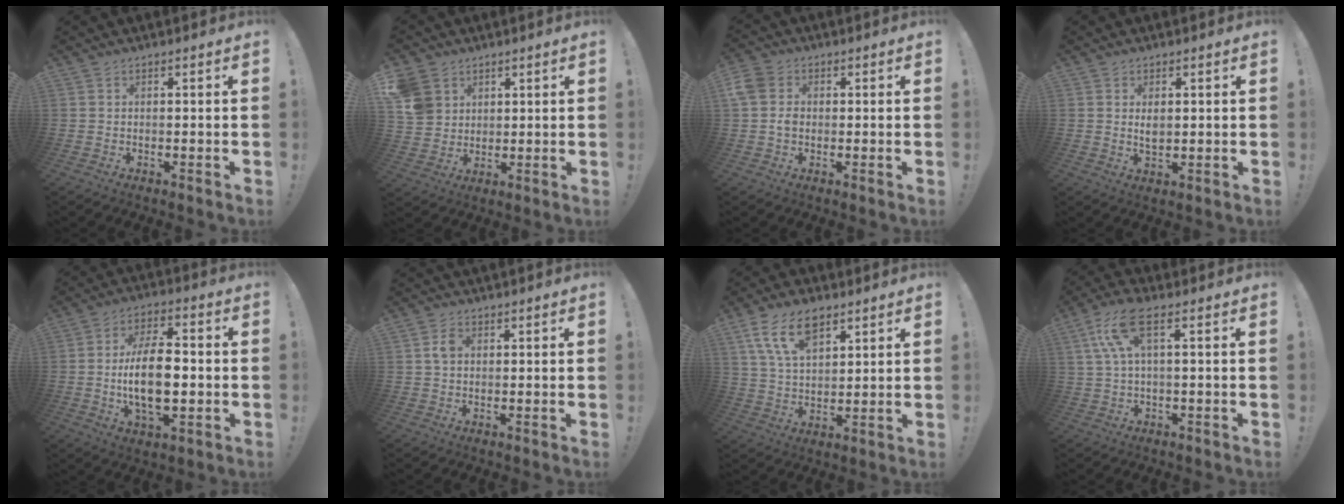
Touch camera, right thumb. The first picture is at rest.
{"total": 8.4, "force": [3.9, 7.0, 2.4], "torque": [-0.045, -0.020, 0.081]}
{"total": 5.7, "force": [-0.1, 4.8, 3.1], "torque": [-0.073, 0.002, -0.005]}
{"total": 2.9, "force": [0.9, 1.6, 2.2], "torque": [-0.023, -0.006, 0.012]}
{"total": 15.1, "force": [-1.6, 7.5, 13.0], "torque": [-0.240, -0.001, -0.037]}
{"total": 3.0, "force": [1.2, 1.9, 2.0], "torque": [-0.025, -0.003, 0.019]}
{"total": 12.5, "force": [7.1, 6.6, 7.8], "torque": [-0.142, -0.017, 0.135]}
{"total": 10.3, "force": [3.4, 3.2, 9.1], "torque": [-0.182, -0.005, 0.064]}